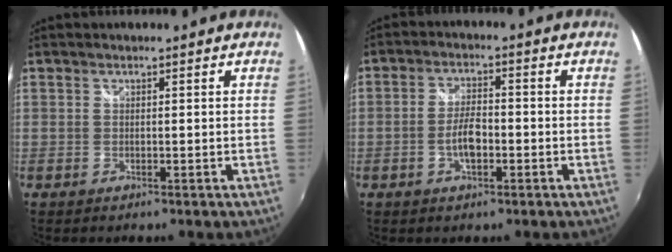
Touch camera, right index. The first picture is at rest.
{"total": 4.9, "force": [-1.8, 2.0, 4.1], "torque": [-0.084, 0.005, -0.030]}